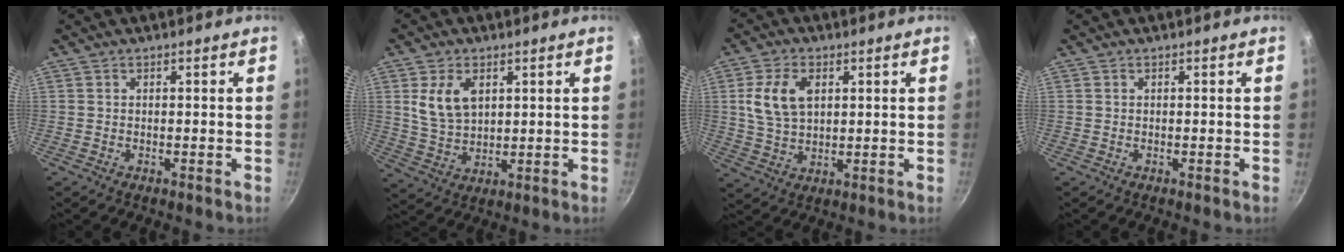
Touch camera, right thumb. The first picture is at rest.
{"total": 8.2, "force": [2.8, 5.2, 5.7], "torque": [-0.093, -0.012, 0.063]}
{"total": 9.4, "force": [2.4, 5.9, 6.9], "torque": [-0.127, -0.002, 0.051]}
{"total": 0.0}